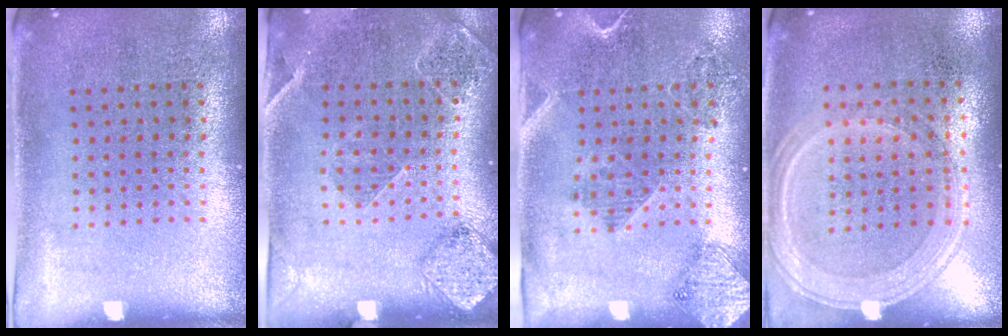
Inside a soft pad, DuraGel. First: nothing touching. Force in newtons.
{"total": 1.6, "press": 1.6, "slide": 0.4}
{"total": 1.9, "press": 1.7, "slide": 0.9}
{"total": 1.2, "press": 1.2, "slide": 0.4}